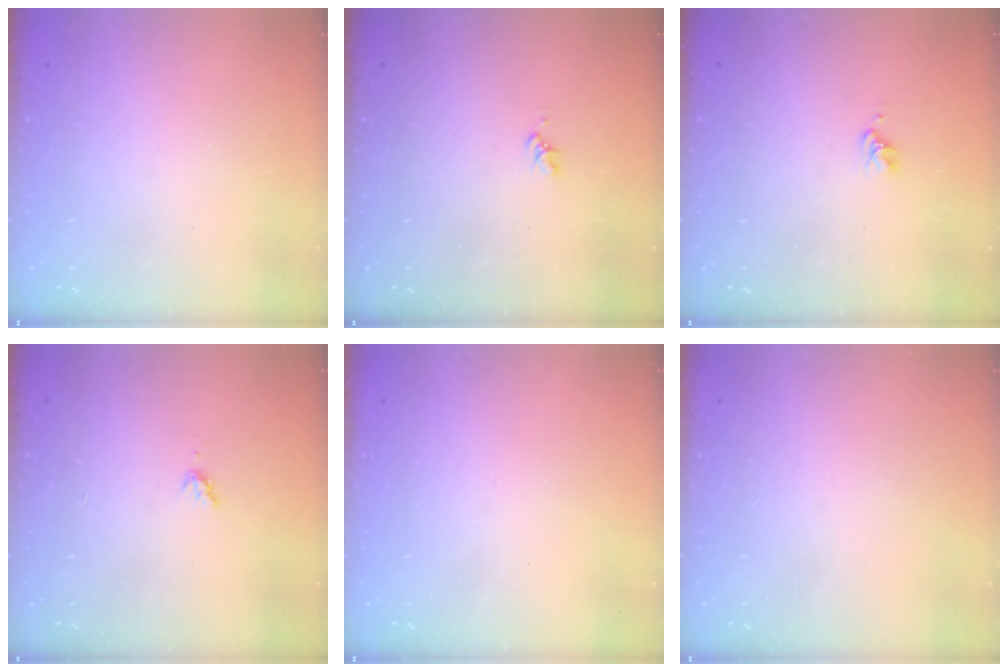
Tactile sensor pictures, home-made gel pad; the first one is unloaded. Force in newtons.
{"total": 1.6, "press": 1.6, "slide": 0.3}
{"total": 2.8, "press": 2.8, "slide": 0.3}
{"total": 4.4, "press": 4.4, "slide": 0.3}
{"total": 0.0}
{"total": 0.0}